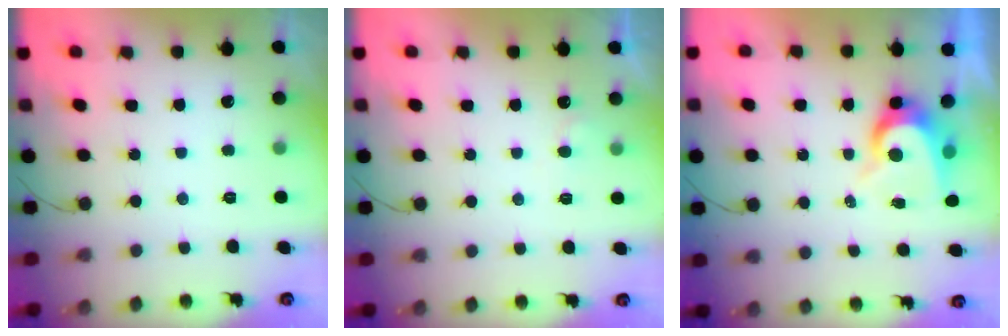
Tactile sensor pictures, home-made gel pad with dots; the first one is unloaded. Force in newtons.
{"total": 3.7, "press": 3.7, "slide": 0.3}
{"total": 7.5, "press": 7.5, "slide": 0.5}